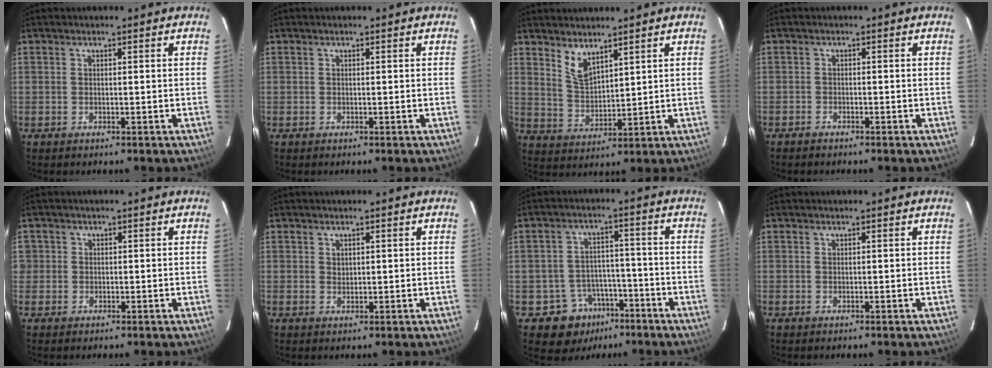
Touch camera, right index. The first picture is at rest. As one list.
[{"total": 0.0}, {"total": 5.5, "force": [4.1, 2.0, 3.1], "torque": [-0.058, -0.006, 0.085]}, {"total": 1.0, "force": [-1.0, 0.3, 0.0], "torque": [-0.013, 0.003, -0.020]}, {"total": 1.9, "force": [0.0, 1.9, 0.0], "torque": [0.010, 0.012, 0.002]}, {"total": 1.2, "force": [1.0, 0.6, 0.3], "torque": [-0.002, 0.002, 0.018]}, {"total": 8.6, "force": [-5.2, 6.7, 1.2], "torque": [-0.031, 0.033, -0.065]}, {"total": 0.0}]